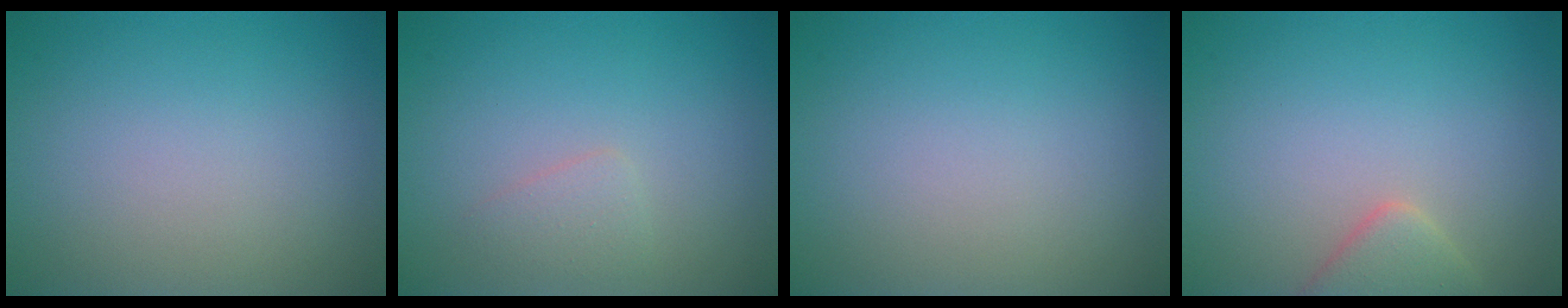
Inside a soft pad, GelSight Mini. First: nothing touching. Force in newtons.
{"total": 1.2, "press": 1.2, "slide": 0.0}
{"total": 0.0}
{"total": 2.5, "press": 2.5, "slide": 0.2}